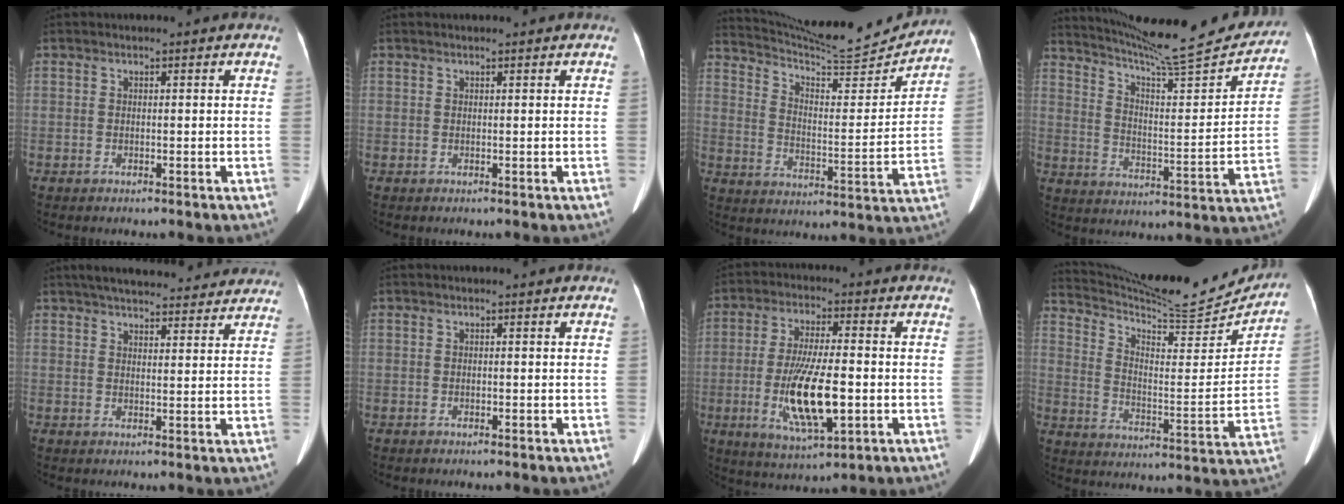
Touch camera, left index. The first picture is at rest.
{"total": 1.1, "force": [0.9, 0.1, 0.6], "torque": [-0.007, 0.017, 0.016]}
{"total": 17.8, "force": [17.4, 0.5, 3.9], "torque": [-0.075, -0.042, 0.255]}
{"total": 21.4, "force": [20.0, 0.7, 7.7], "torque": [-0.123, -0.047, 0.282]}
{"total": 18.8, "force": [16.8, 4.4, 7.1], "torque": [-0.099, 0.032, 0.216]}
{"total": 0.5, "force": [-0.3, 0.3, 0.4], "torque": [-0.007, 0.000, -0.003]}
{"total": 12.8, "force": [-2.7, 2.9, 12.2], "torque": [-0.237, -0.015, -0.040]}
{"total": 20.8, "force": [19.9, 1.3, 5.6], "torque": [-0.102, -0.049, 0.288]}